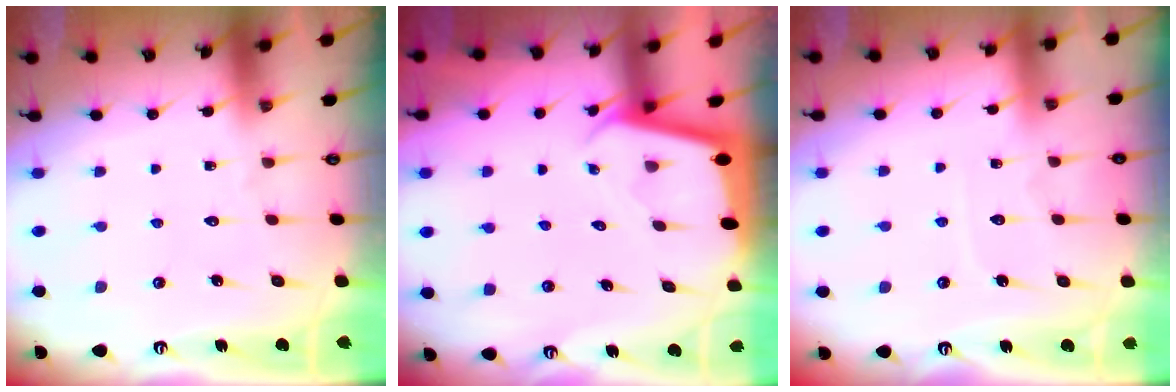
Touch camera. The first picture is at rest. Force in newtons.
{"total": 1.9, "press": 1.9, "slide": 0.0}
{"total": 3.8, "press": 3.7, "slide": 0.4}